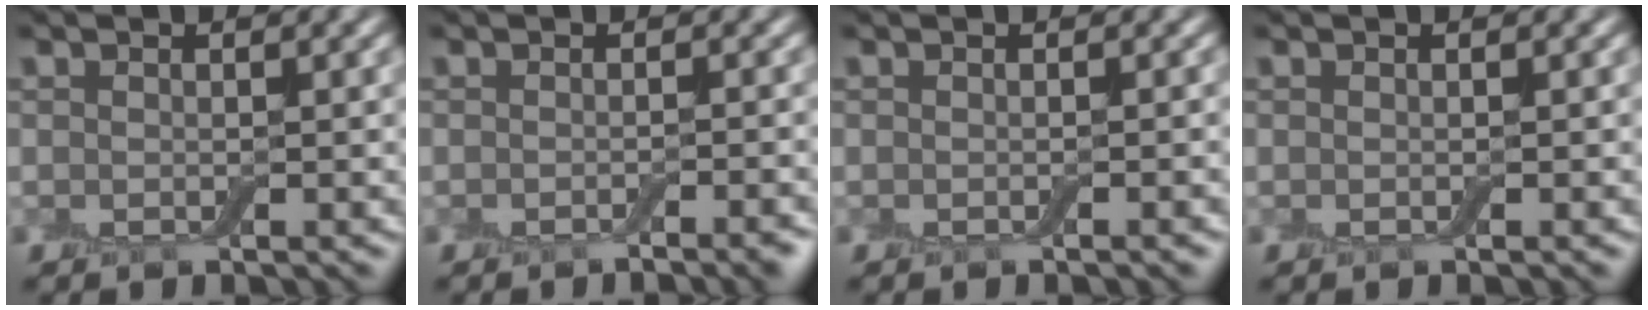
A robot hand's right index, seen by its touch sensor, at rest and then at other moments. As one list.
[{"total": 2.2, "force": [-1.5, 0.4, 1.6], "torque": [-0.012, 0.001, -0.022]}, {"total": 0.8, "force": [-0.5, 0.1, 0.6], "torque": [-0.006, 0.001, -0.007]}, {"total": 0.0}]